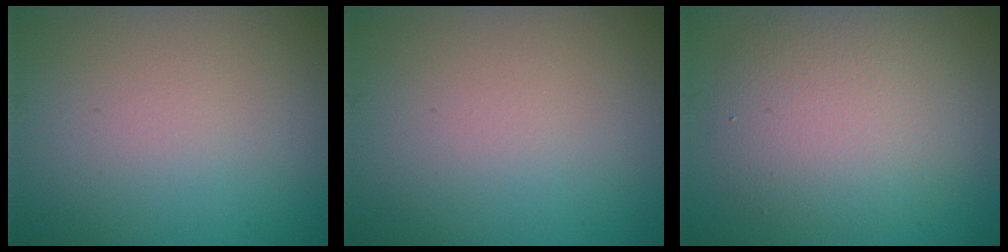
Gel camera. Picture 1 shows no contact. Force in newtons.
{"total": 0.0}
{"total": 6.0, "press": 6.0, "slide": 0.4}